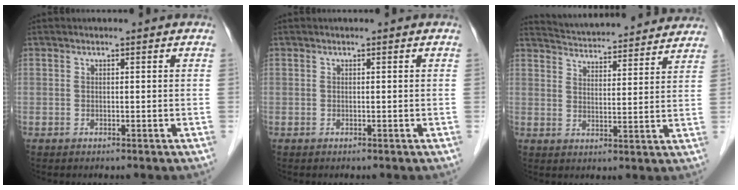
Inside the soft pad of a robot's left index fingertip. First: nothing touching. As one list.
[{"total": 0.0}, {"total": 19.4, "force": [18.4, 2.6, 5.6], "torque": [-0.086, 0.012, 0.244]}]